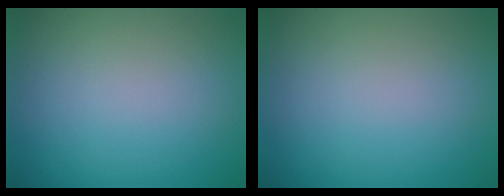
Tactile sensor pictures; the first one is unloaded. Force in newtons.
{"total": 0.0}